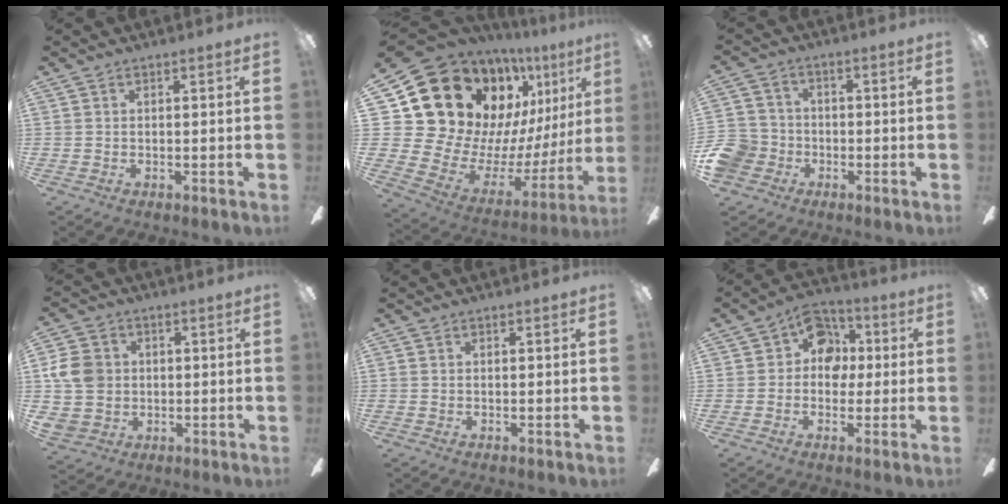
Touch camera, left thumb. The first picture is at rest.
{"total": 23.7, "force": [14.1, 16.3, 9.9], "torque": [-0.174, -0.127, 0.297]}
{"total": 8.4, "force": [-3.2, 7.2, 2.8], "torque": [-0.087, 0.033, -0.062]}
{"total": 9.5, "force": [1.1, 8.6, 3.8], "torque": [-0.076, 0.016, 0.029]}
{"total": 0.0}
{"total": 9.7, "force": [2.0, 8.2, 4.8], "torque": [-0.068, 0.008, 0.039]}